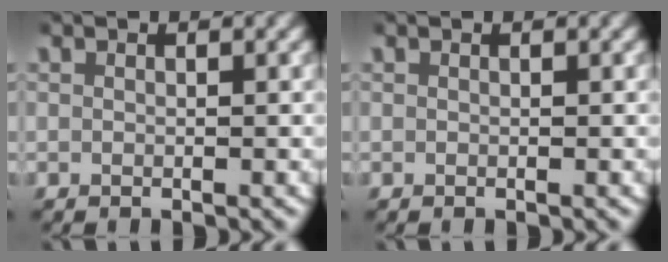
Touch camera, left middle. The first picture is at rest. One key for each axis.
{"total": 0.0}